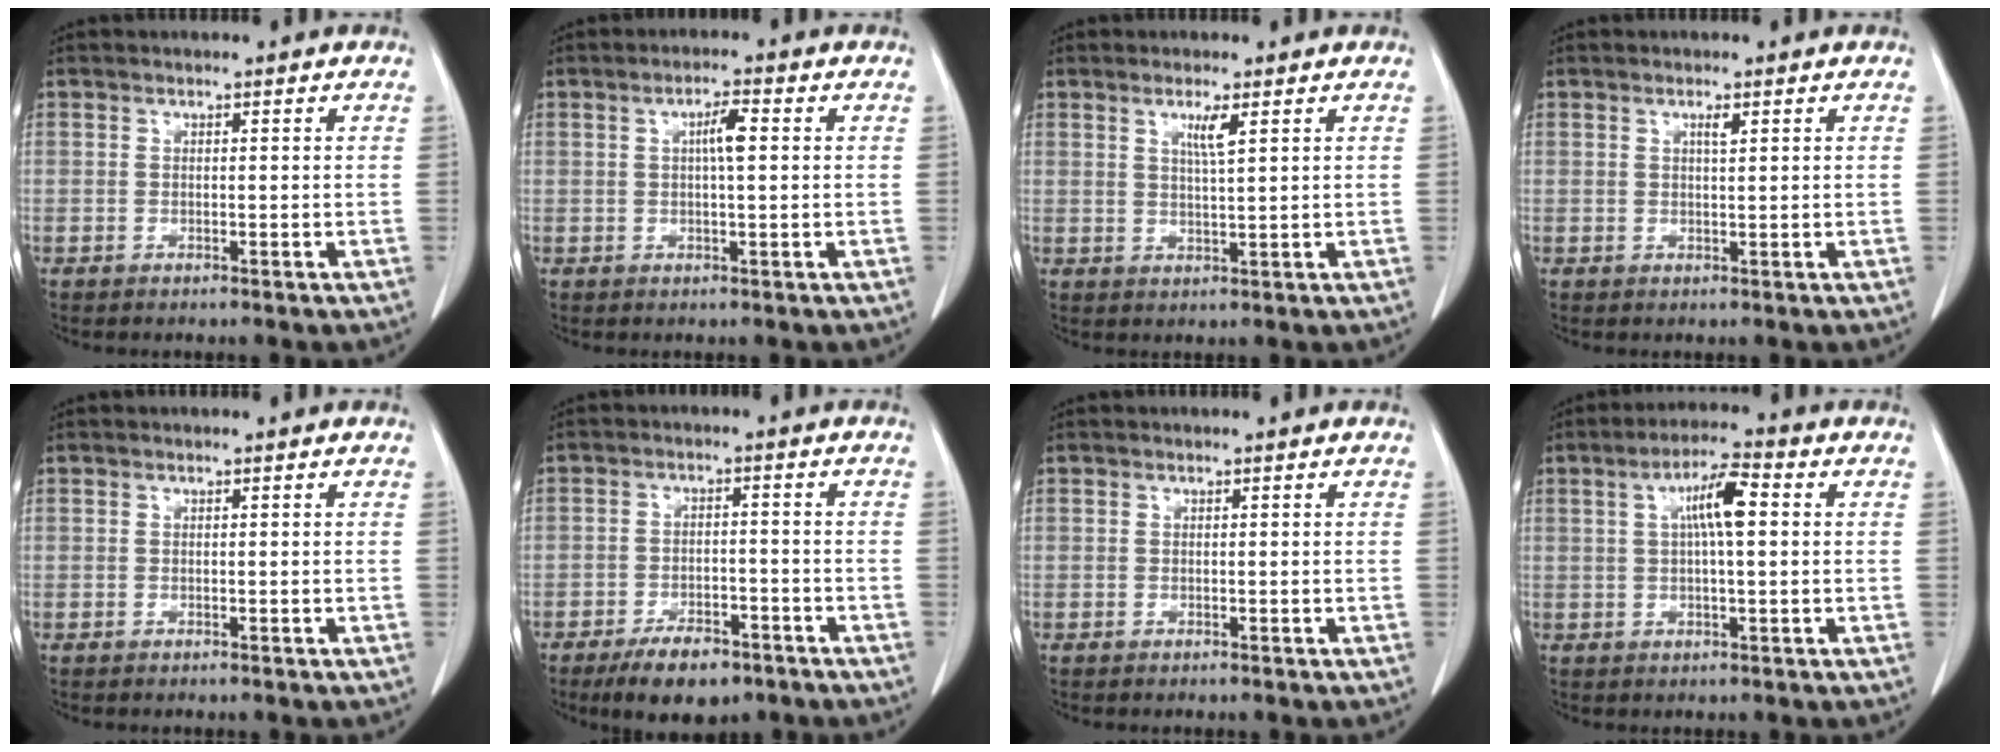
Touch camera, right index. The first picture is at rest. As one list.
[{"total": 3.4, "force": [0.6, 0.3, 3.3], "torque": [-0.059, 0.004, 0.009]}, {"total": 2.9, "force": [1.4, -0.2, 2.6], "torque": [-0.051, -0.005, 0.027]}, {"total": 1.2, "force": [0.6, 0.0, 1.0], "torque": [-0.020, -0.002, 0.011]}, {"total": 0.0}, {"total": 7.7, "force": [-5.4, 3.2, 4.4], "torque": [-0.073, -0.003, -0.087]}, {"total": 0.0}, {"total": 6.5, "force": [1.4, 0.9, 6.3], "torque": [-0.114, 0.015, 0.022]}]